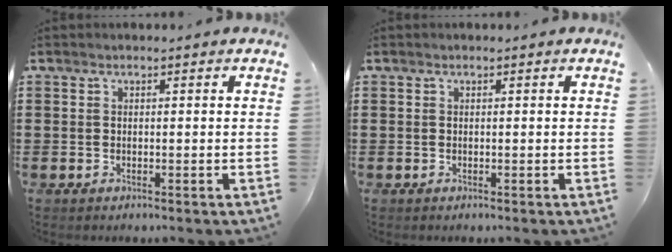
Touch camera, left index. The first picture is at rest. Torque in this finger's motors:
{"motor_torque": [0.00, 0.00, 0.00, -0.01]}